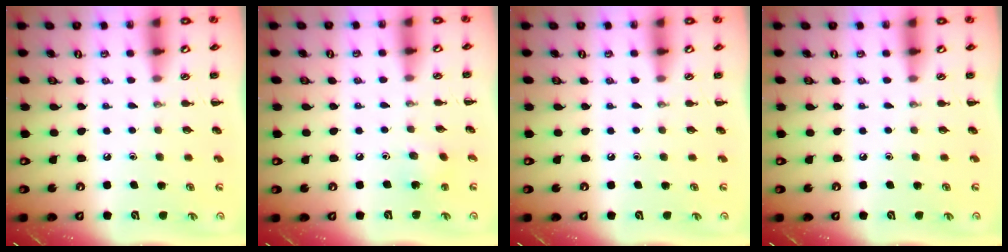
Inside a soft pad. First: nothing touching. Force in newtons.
{"total": 2.8, "press": 2.7, "slide": 0.6}
{"total": 0.0}
{"total": 0.0}